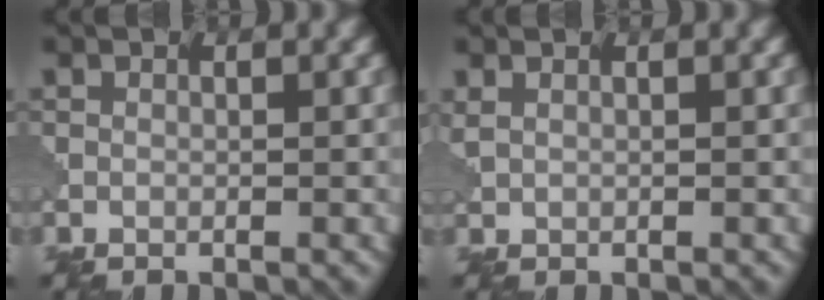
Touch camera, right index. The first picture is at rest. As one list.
[{"total": 1.1, "force": [0.6, 0.7, 0.5], "torque": [-0.011, 0.006, 0.015]}]